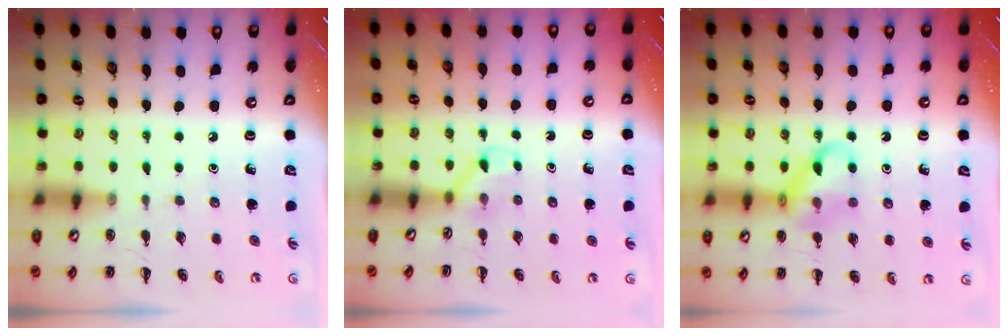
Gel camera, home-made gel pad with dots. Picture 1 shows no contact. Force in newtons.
{"total": 3.0, "press": 2.8, "slide": 1.1}
{"total": 13.7, "press": 13.5, "slide": 2.1}